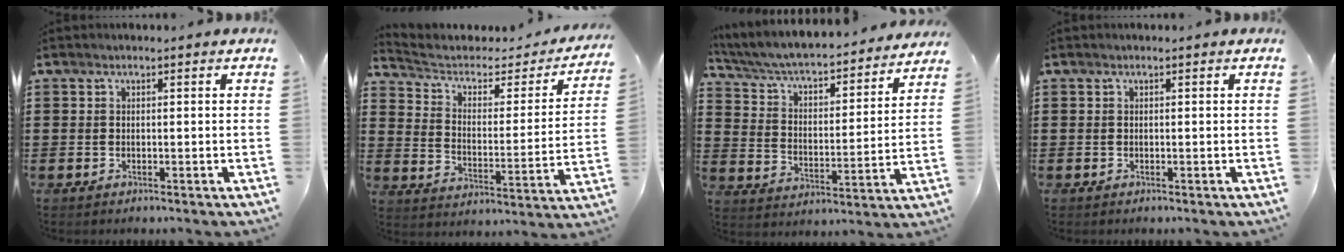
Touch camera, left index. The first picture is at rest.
{"total": 3.8, "force": [2.4, 2.2, 1.9], "torque": [-0.056, -0.017, 0.031]}
{"total": 4.6, "force": [4.2, 0.7, 1.7], "torque": [-0.055, -0.042, 0.064]}
{"total": 0.0}